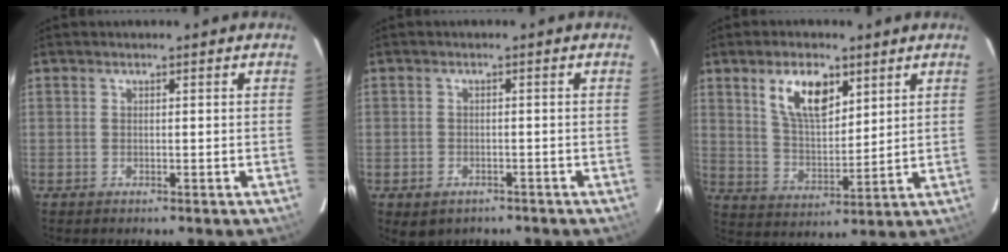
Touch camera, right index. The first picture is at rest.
{"total": 4.3, "force": [-2.5, 3.0, 1.8], "torque": [-0.040, -0.008, -0.031]}
{"total": 10.6, "force": [5.5, 5.0, 7.5], "torque": [-0.132, 0.007, 0.110]}